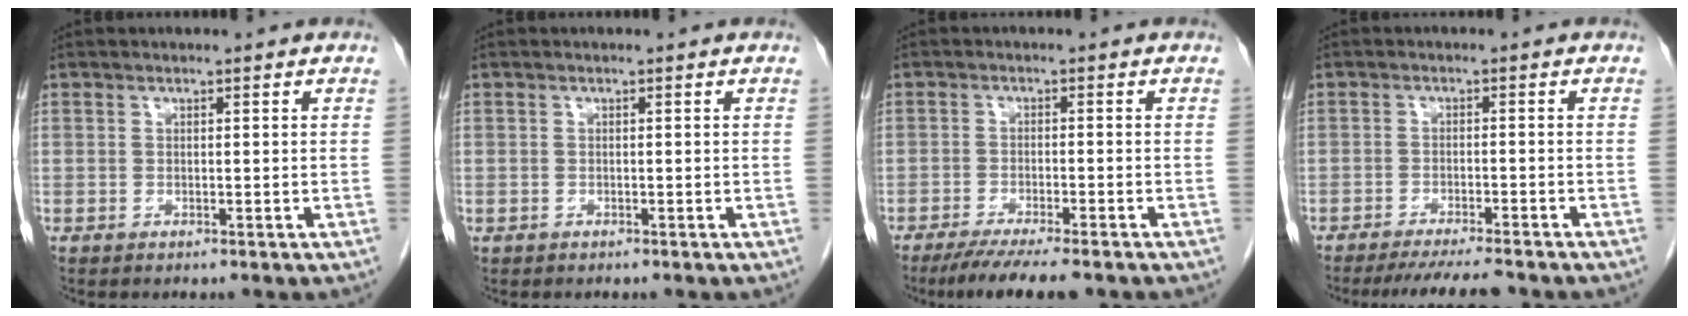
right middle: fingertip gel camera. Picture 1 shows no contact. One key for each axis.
{"total": 0.0}
{"total": 8.5, "fx": -6.8, "fy": 0.8, "fz": 5.0, "tx": -0.071, "ty": -0.017, "tz": -0.103}
{"total": 7.6, "fx": -6.8, "fy": 0.3, "fz": 3.3, "tx": -0.039, "ty": -0.016, "tz": -0.105}